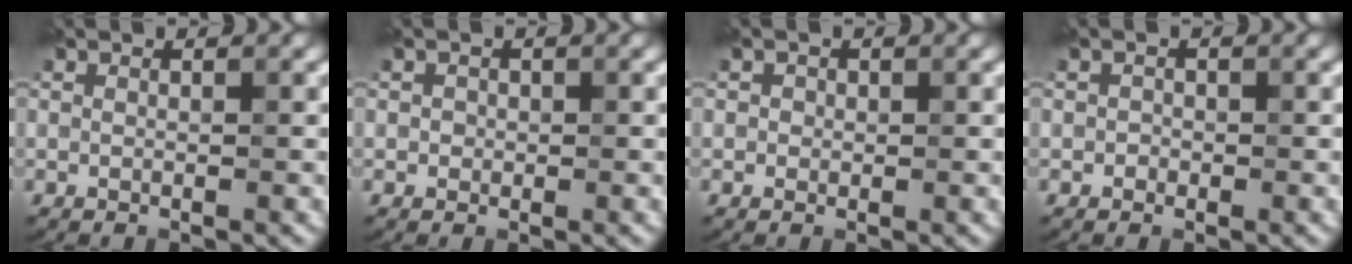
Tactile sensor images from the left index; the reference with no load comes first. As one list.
[{"total": 0.9, "force": [0.0, 0.9, 0.0], "torque": [0.005, 0.004, -0.005]}, {"total": 1.1, "force": [0.1, 1.1, 0.2], "torque": [0.006, 0.004, -0.004]}, {"total": 0.7, "force": [-0.3, 0.7, -0.1], "torque": [0.005, 0.004, -0.008]}]